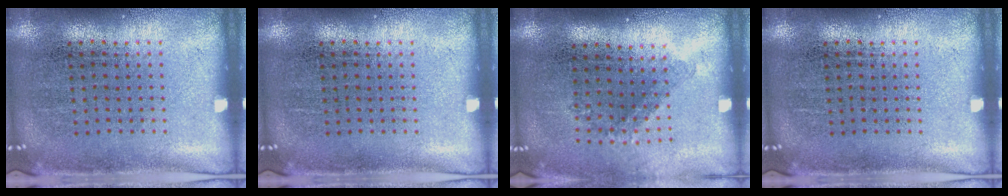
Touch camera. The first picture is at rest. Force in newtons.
{"total": 0.0}
{"total": 1.3, "press": 0.8, "slide": 0.9}
{"total": 0.0}